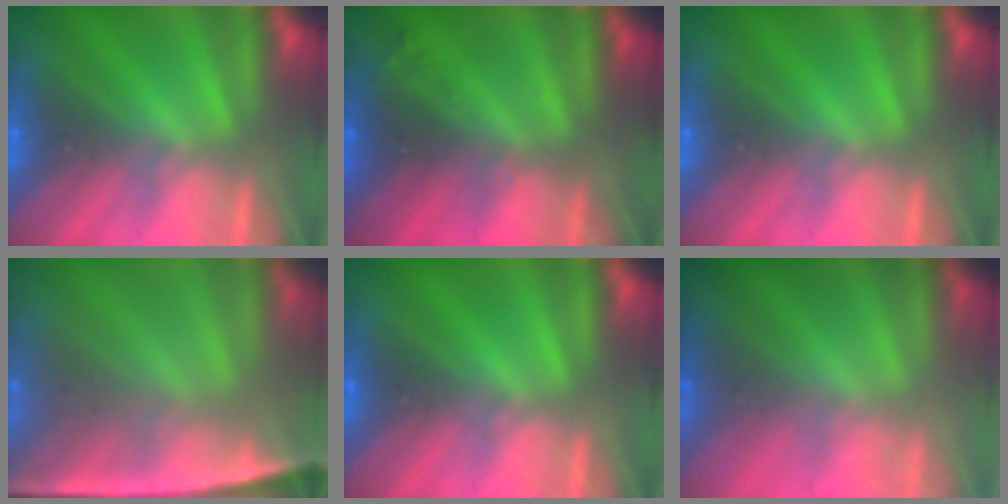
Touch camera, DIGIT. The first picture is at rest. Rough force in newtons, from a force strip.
{"total": 2.7}
{"total": 0.0}
{"total": 7.2}
{"total": 0.0}
{"total": 2.2}